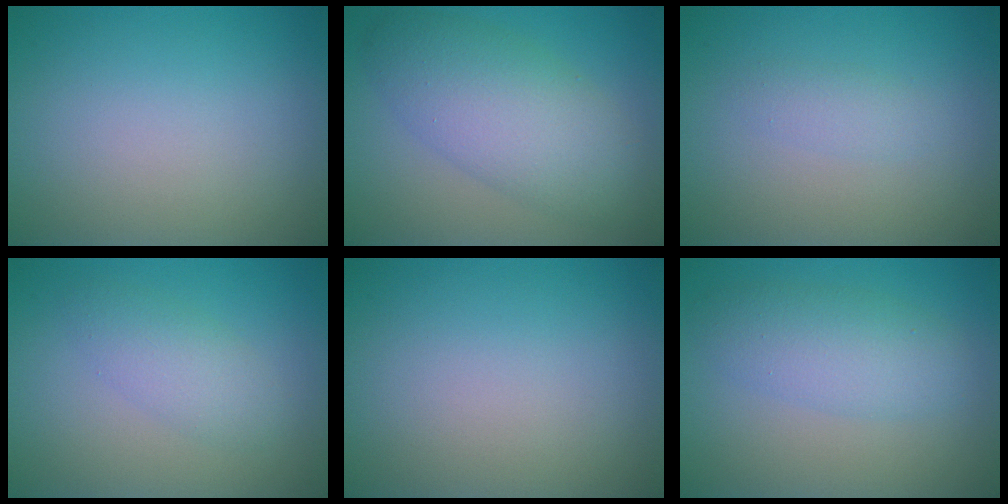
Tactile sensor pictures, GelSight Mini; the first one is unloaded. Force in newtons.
{"total": 6.9, "press": 6.9, "slide": 0.2}
{"total": 1.3, "press": 1.3, "slide": 0.1}
{"total": 2.7, "press": 2.7, "slide": 0.1}
{"total": 0.0}
{"total": 4.0, "press": 4.0, "slide": 0.2}